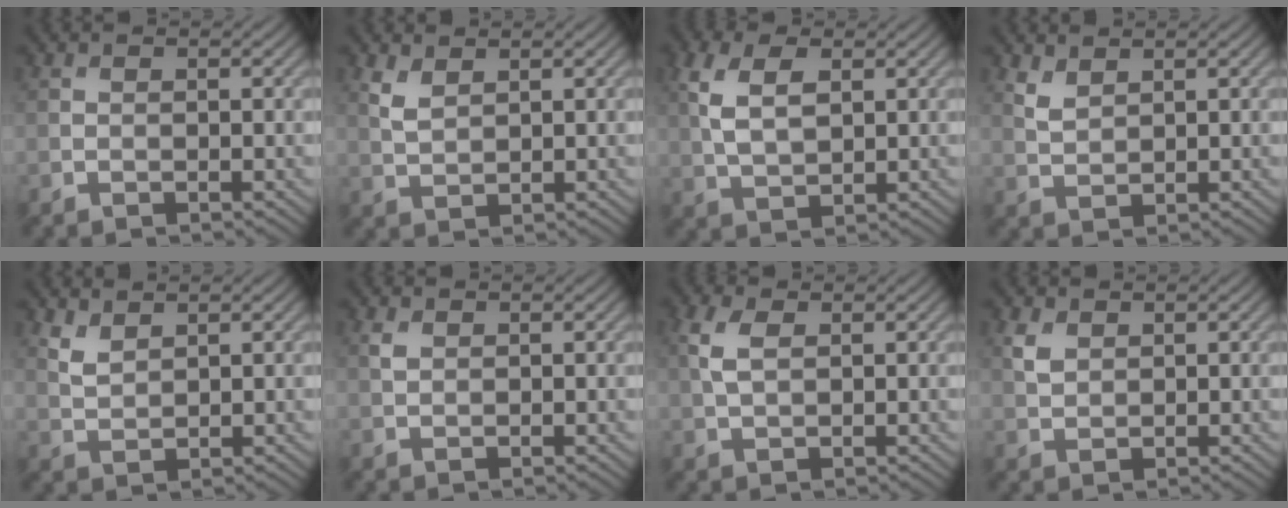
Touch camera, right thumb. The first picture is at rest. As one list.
[{"total": 2.6, "force": [1.6, 1.2, 1.6], "torque": [-0.046, -0.001, 0.039]}, {"total": 6.2, "force": [1.9, 3.4, 4.8], "torque": [-0.119, 0.006, 0.036]}, {"total": 2.3, "force": [1.7, 1.0, 1.2], "torque": [-0.035, -0.001, 0.043]}, {"total": 2.7, "force": [2.0, 1.1, 1.4], "torque": [-0.039, -0.002, 0.048]}, {"total": 1.2, "force": [0.6, 0.8, 0.7], "torque": [-0.019, 0.000, 0.014]}, {"total": 3.6, "force": [1.1, 2.0, 2.8], "torque": [-0.078, 0.006, 0.022]}, {"total": 2.4, "force": [1.3, 1.6, 1.3], "torque": [-0.037, -0.001, 0.029]}]